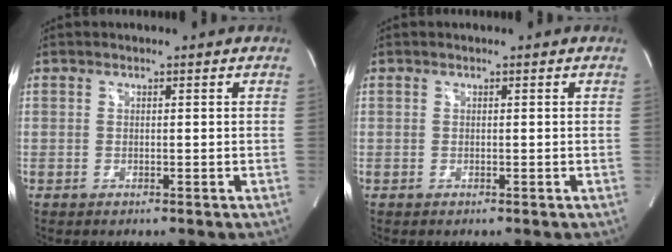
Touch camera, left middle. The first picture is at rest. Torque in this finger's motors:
{"motor_torque": [0.00, 0.00, 0.00, 0.00]}